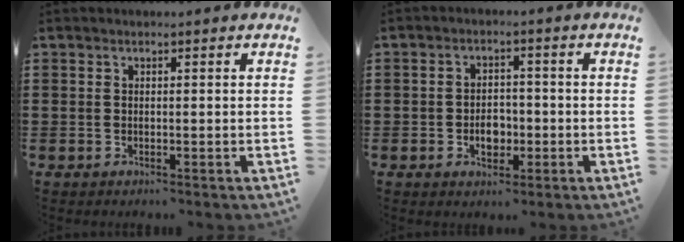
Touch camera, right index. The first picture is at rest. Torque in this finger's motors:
{"motor_torque": [0.70, 1.44, 0.07, 0.03]}